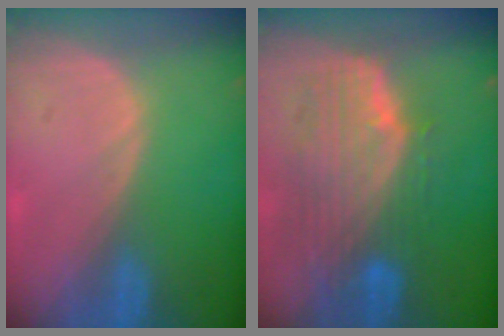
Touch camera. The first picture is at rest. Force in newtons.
{"total": 9.9, "press": 8.8, "slide": 4.5}